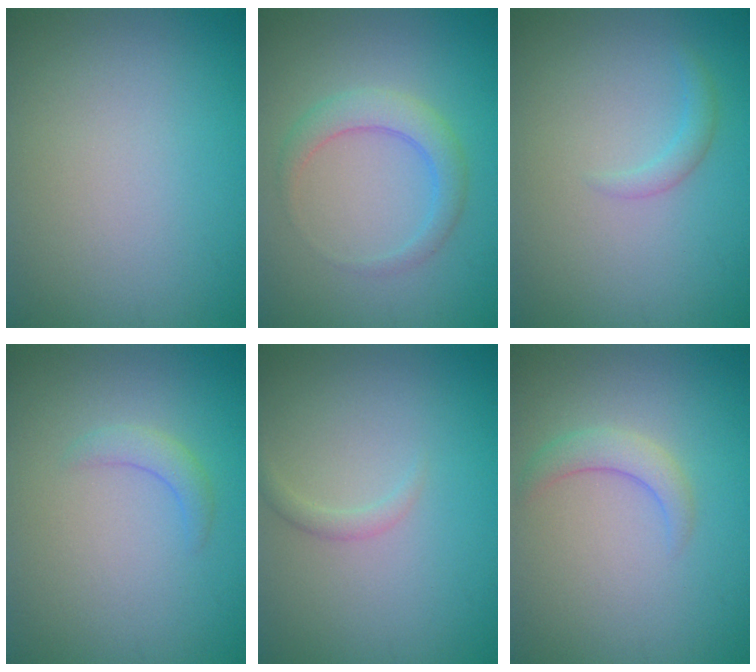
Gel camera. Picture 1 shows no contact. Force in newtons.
{"total": 2.8, "press": 2.8, "slide": 0.1}
{"total": 1.2, "press": 1.2, "slide": 0.1}
{"total": 1.5, "press": 1.5, "slide": 0.2}
{"total": 1.0, "press": 1.0, "slide": 0.1}
{"total": 2.1, "press": 2.0, "slide": 0.3}